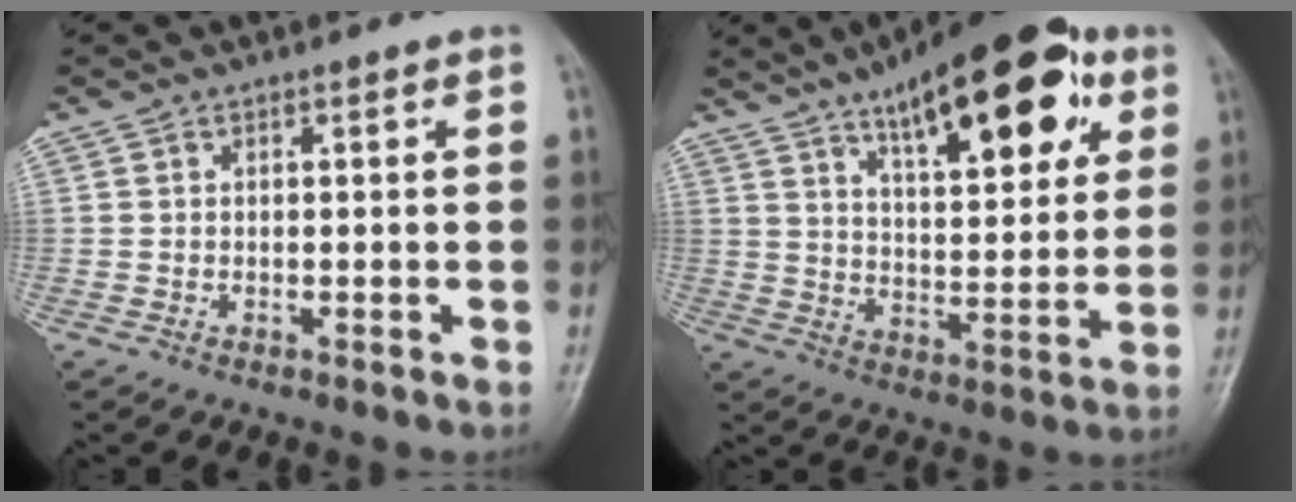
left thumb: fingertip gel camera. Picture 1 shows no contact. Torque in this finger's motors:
{"motor_torque": [0.76, 0.66, 1.70, -1.07, 0.18]}